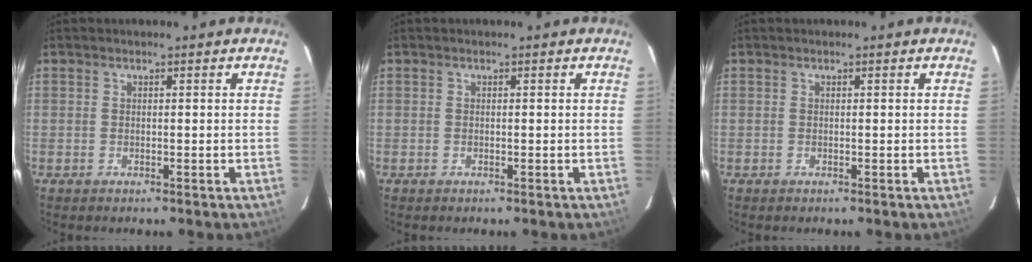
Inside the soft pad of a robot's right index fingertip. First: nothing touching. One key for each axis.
{"total": 0.0}
{"total": 0.0}